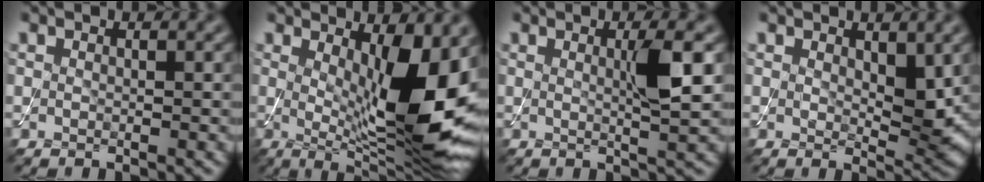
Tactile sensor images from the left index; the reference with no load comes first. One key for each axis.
{"total": 12.0, "fx": 1.0, "fy": 3.8, "fz": 11.4, "tx": -0.151, "ty": -0.019, "tz": 0.018}
{"total": 3.5, "fx": 0.6, "fy": 0.5, "fz": 3.4, "tx": -0.053, "ty": -0.001, "tz": 0.006}
{"total": 3.4, "fx": 1.0, "fy": 1.7, "fz": 2.7, "tx": -0.045, "ty": -0.009, "tz": 0.020}